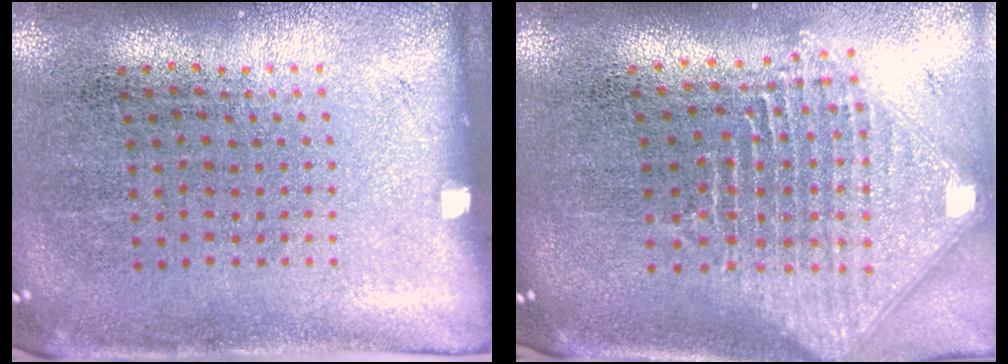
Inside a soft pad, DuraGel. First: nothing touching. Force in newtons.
{"total": 2.5, "press": 1.9, "slide": 1.6}